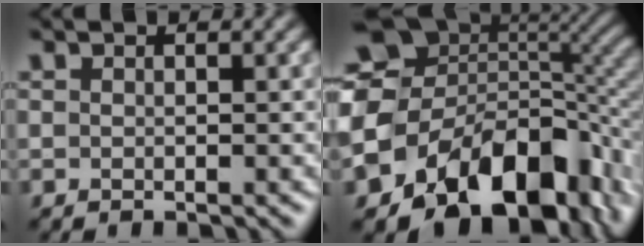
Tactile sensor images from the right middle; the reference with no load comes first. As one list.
[{"total": 15.1, "force": [-4.6, 10.6, 9.7], "torque": [-0.154, -0.015, -0.068]}]